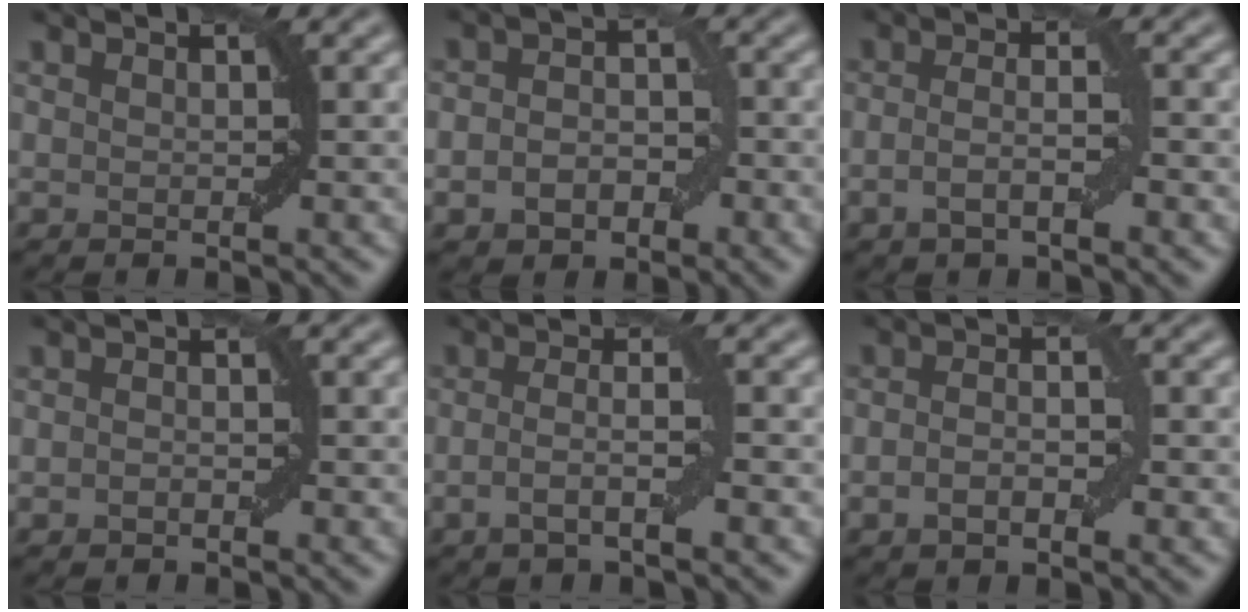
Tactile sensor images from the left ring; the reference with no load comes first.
{"total": 3.7, "force": [-1.2, 2.7, 2.3], "torque": [-0.033, 0.001, -0.025]}
{"total": 2.6, "force": [-0.9, 0.8, 2.4], "torque": [-0.046, 0.001, -0.020]}
{"total": 0.8, "force": [-0.4, 0.5, 0.5], "torque": [-0.009, 0.003, -0.007]}
{"total": 2.8, "force": [-1.0, 0.5, 2.6], "torque": [-0.044, 0.007, -0.027]}
{"total": 2.8, "force": [-0.7, 1.1, 2.5], "torque": [-0.043, -0.001, -0.015]}